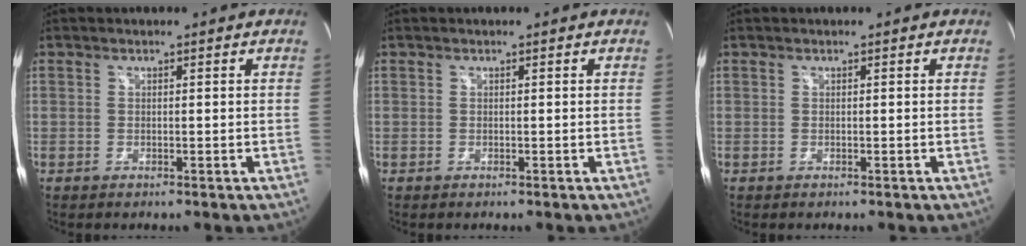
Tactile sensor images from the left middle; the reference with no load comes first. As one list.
[{"total": 0.0}, {"total": 0.0}]